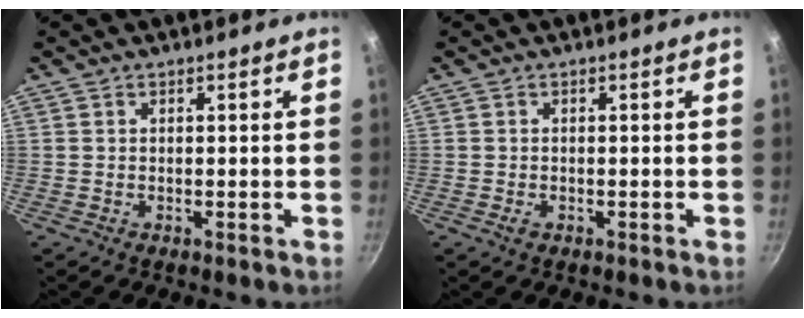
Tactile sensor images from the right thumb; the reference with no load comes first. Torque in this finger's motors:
{"motor_torque": [-0.13, -0.52, -0.42, 0.02, 0.00]}